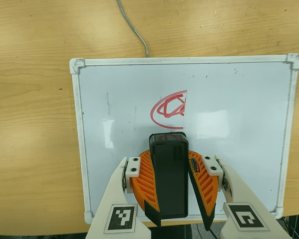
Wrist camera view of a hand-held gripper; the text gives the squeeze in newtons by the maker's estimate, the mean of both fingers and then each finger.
{"total": 9.7, "left": 10.1, "right": 9.3}